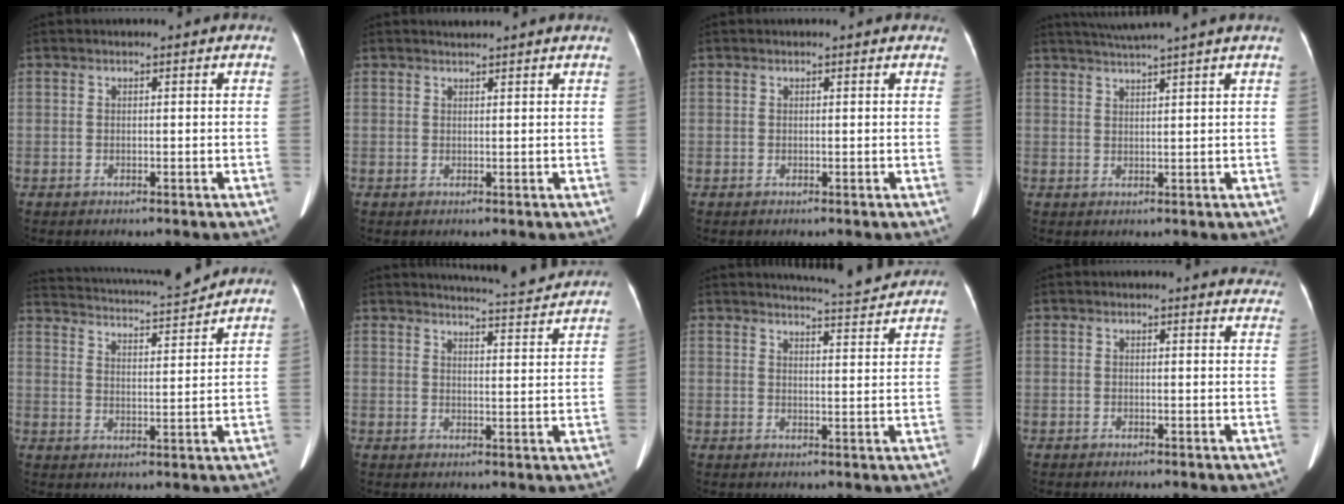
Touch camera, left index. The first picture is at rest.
{"total": 1.7, "force": [1.7, -0.4, 0.2], "torque": [-0.010, 0.008, 0.027]}
{"total": 1.1, "force": [1.0, 0.4, 0.3], "torque": [-0.006, 0.003, 0.000]}
{"total": 6.6, "force": [5.5, -1.8, 3.1], "torque": [-0.047, 0.016, 0.081]}
{"total": 12.6, "force": [12.0, -0.3, 3.8], "torque": [-0.077, -0.006, 0.183]}
{"total": 11.5, "force": [11.1, -0.7, 2.9], "torque": [-0.051, -0.013, 0.136]}
{"total": 7.9, "force": [7.7, -0.5, 1.5], "torque": [-0.036, -0.005, 0.097]}
{"total": 4.0, "force": [3.8, 1.3, 0.1], "torque": [0.017, -0.017, 0.011]}